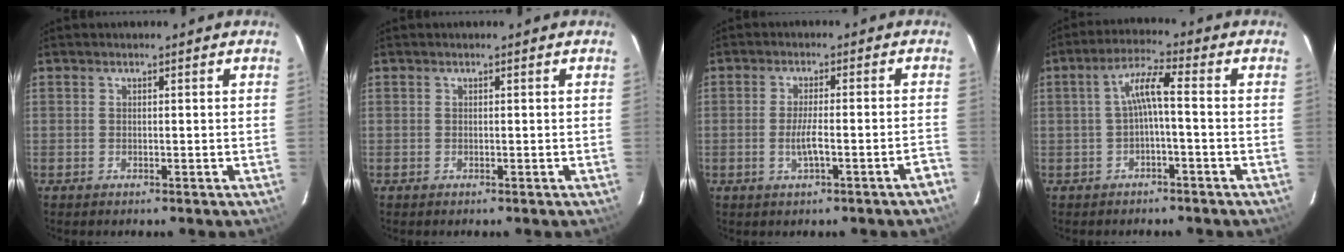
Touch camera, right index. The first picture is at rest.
{"total": 0.0}
{"total": 5.4, "force": [-2.9, -0.2, 4.5], "torque": [-0.074, -0.009, -0.040]}
{"total": 4.9, "force": [-1.1, 0.4, 4.7], "torque": [-0.101, 0.013, -0.019]}